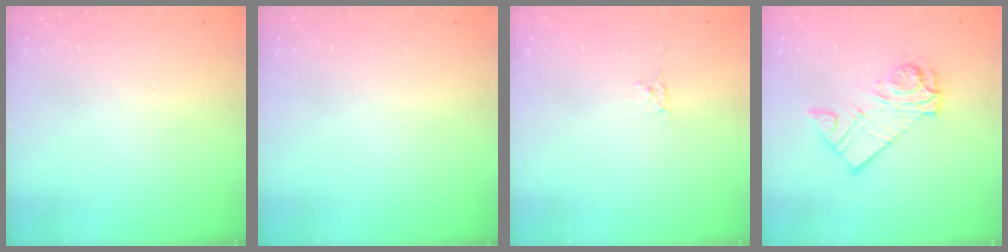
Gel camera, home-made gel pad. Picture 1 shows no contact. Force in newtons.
{"total": 0.0}
{"total": 2.8, "press": 2.8, "slide": 0.4}
{"total": 11.5, "press": 11.4, "slide": 1.3}